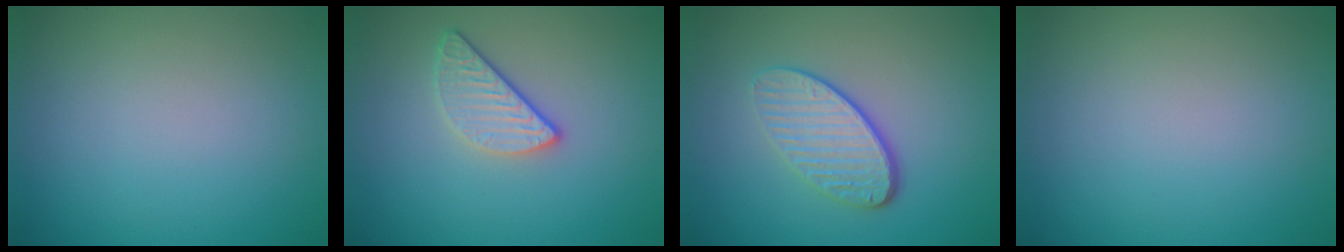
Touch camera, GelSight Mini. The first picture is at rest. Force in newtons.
{"total": 2.7, "press": 2.3, "slide": 1.3}
{"total": 4.3, "press": 3.2, "slide": 2.8}
{"total": 0.0}